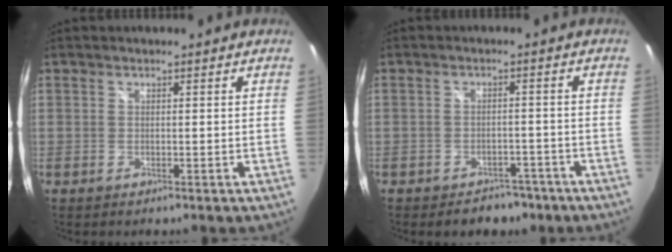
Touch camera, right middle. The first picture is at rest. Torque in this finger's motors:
{"motor_torque": [0.27, -0.54, -0.02, 0.00]}